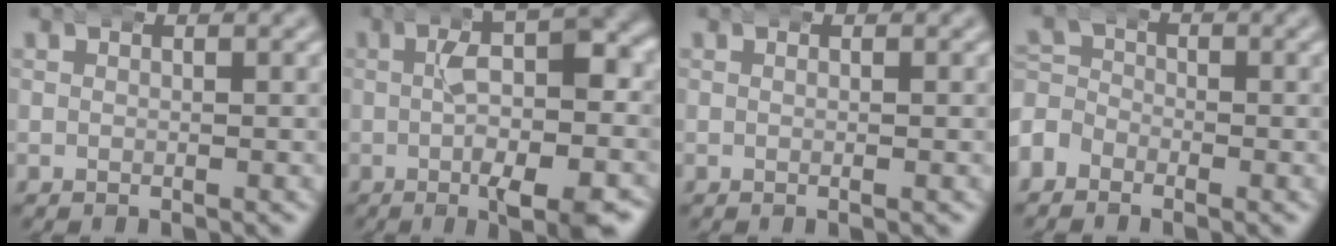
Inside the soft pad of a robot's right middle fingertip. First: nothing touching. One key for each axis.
{"total": 6.7, "fx": -1.3, "fy": 1.9, "fz": 6.3, "tx": -0.080, "ty": -0.003, "tz": -0.026}
{"total": 0.5, "fx": 0.3, "fy": -0.1, "fz": 0.4, "tx": -0.001, "ty": 0.006, "tz": -0.002}
{"total": 3.7, "fx": -1.2, "fy": 3.4, "fz": 0.8, "tx": -0.032, "ty": -0.015, "tz": -0.031}